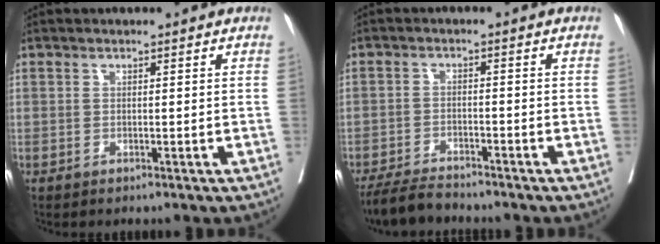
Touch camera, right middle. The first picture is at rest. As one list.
[{"total": 5.0, "force": [-4.8, 0.5, 1.3], "torque": [-0.022, -0.017, -0.087]}]